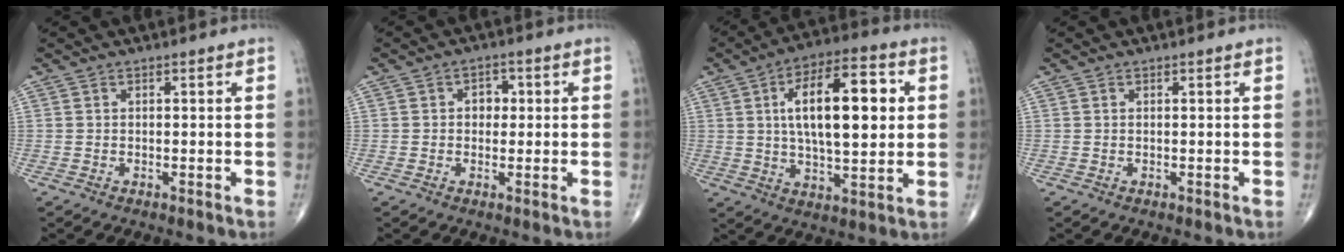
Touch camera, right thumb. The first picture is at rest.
{"total": 3.0, "force": [0.3, 2.4, 1.8], "torque": [-0.007, 0.006, -0.002]}
{"total": 18.2, "force": [3.4, 7.7, 16.2], "torque": [-0.244, 0.008, 0.052]}
{"total": 0.0}